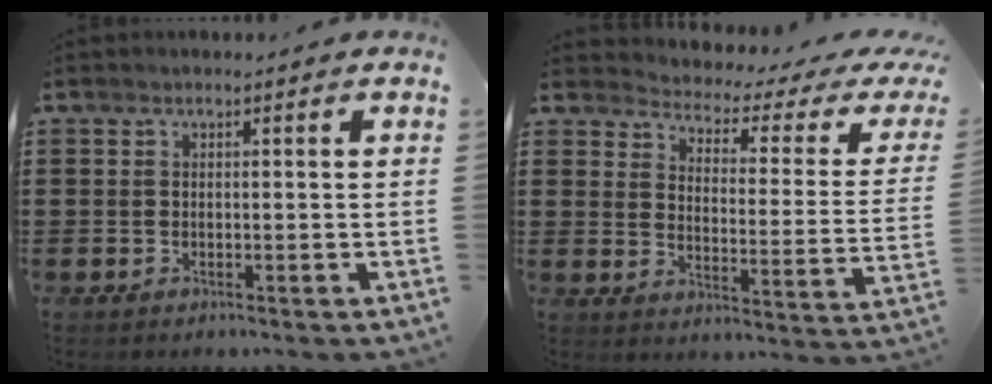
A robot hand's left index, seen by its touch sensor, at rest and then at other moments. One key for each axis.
{"total": 2.5, "fx": 2.0, "fy": 0.6, "fz": 1.2, "tx": -0.043, "ty": -0.027, "tz": 0.023}